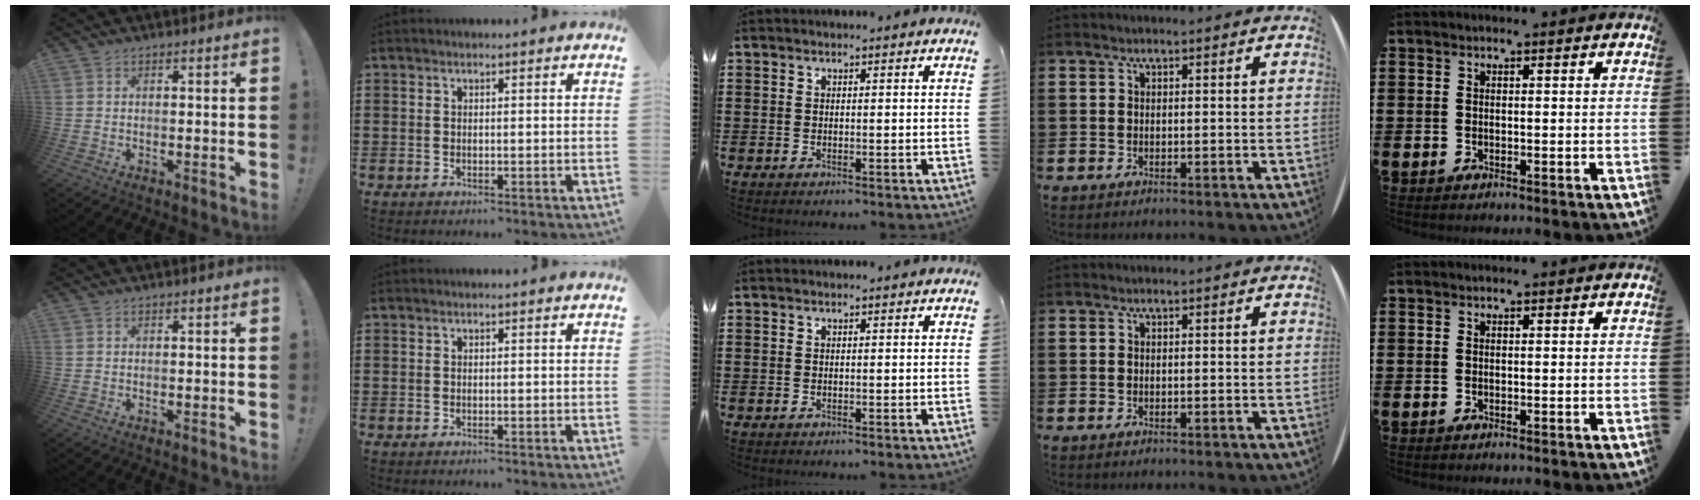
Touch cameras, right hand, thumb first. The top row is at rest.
{}